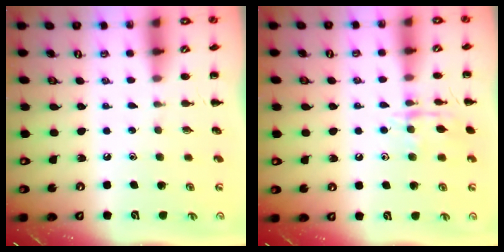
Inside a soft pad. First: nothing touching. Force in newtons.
{"total": 10.3, "press": 10.3, "slide": 0.6}